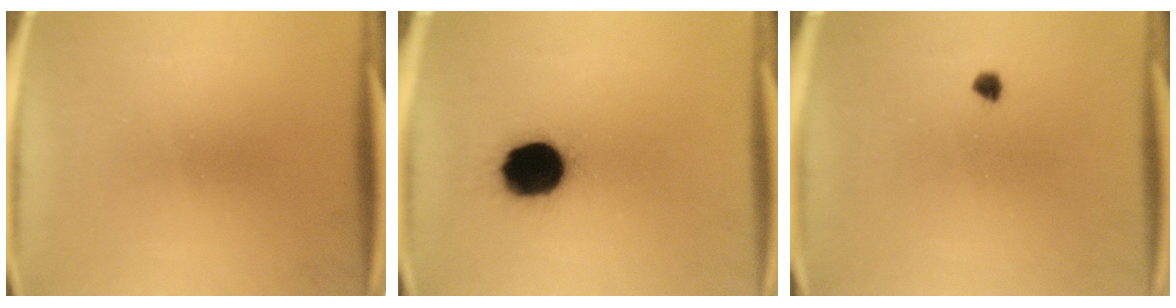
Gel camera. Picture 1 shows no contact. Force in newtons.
{"total": 15.9}
{"total": 1.3}